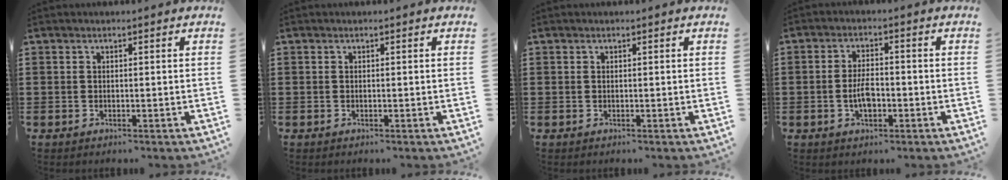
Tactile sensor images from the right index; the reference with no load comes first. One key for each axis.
{"total": 0.0}
{"total": 0.0}
{"total": 4.3, "fx": -1.1, "fy": 1.9, "fz": 3.7, "tx": -0.082, "ty": -0.003, "tz": -0.023}